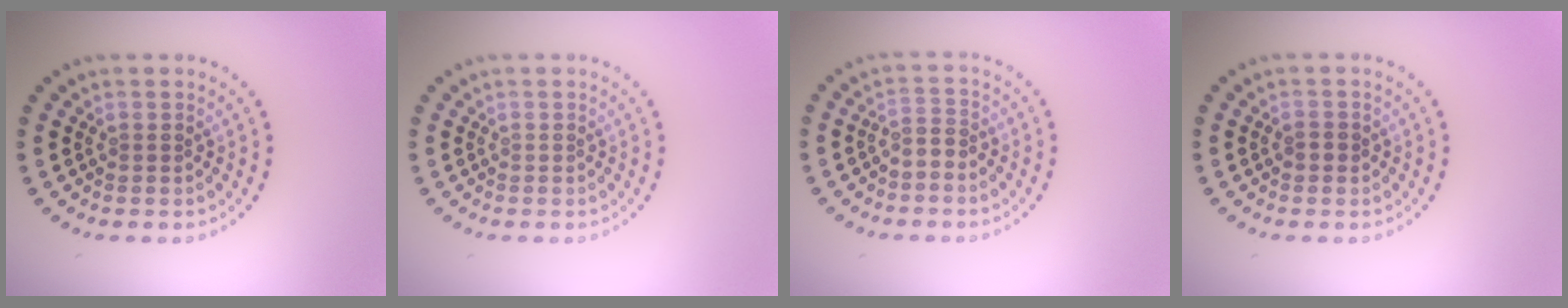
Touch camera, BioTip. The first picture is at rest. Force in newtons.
{"total": 0.0}
{"total": 1.8, "press": 1.2, "slide": 1.2}
{"total": 1.0, "press": 1.0, "slide": 0.1}